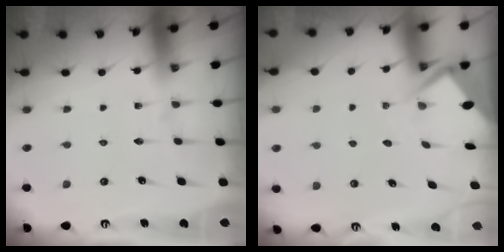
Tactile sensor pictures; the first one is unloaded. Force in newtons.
{"total": 3.6, "press": 3.6, "slide": 0.3}